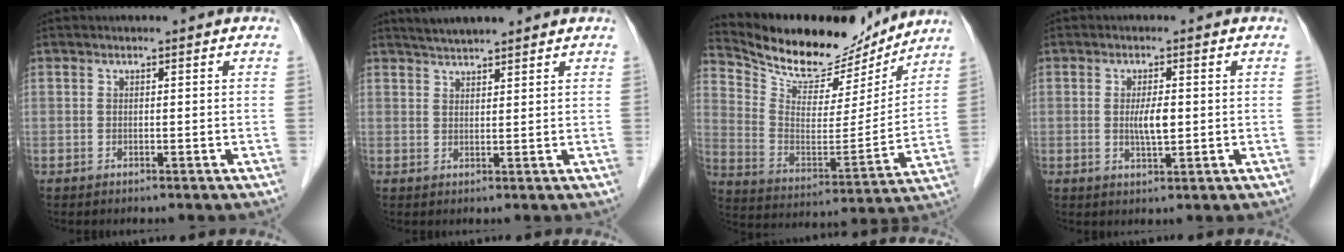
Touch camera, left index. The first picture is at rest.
{"total": 4.6, "force": [4.2, 0.6, 1.8], "torque": [-0.029, 0.027, 0.073]}
{"total": 18.9, "force": [17.4, 5.2, 5.3], "torque": [-0.105, -0.019, 0.280]}
{"total": 3.3, "force": [0.1, 0.8, 3.2], "torque": [-0.059, -0.003, 0.002]}